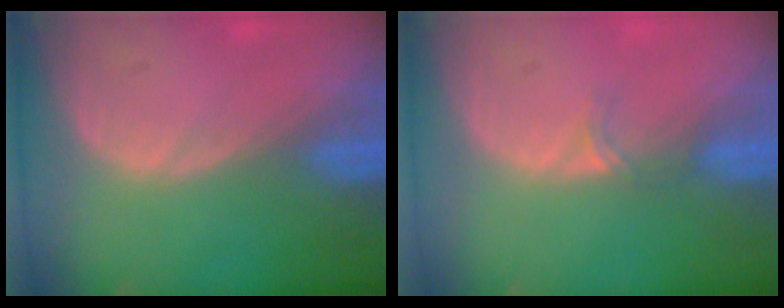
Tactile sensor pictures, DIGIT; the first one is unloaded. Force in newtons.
{"total": 1.6, "press": 1.3, "slide": 1.1}